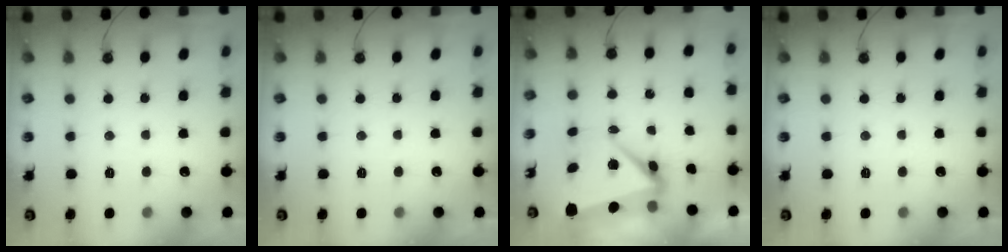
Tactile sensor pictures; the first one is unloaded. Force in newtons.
{"total": 0.0}
{"total": 7.4, "press": 7.2, "slide": 2.0}
{"total": 0.0}